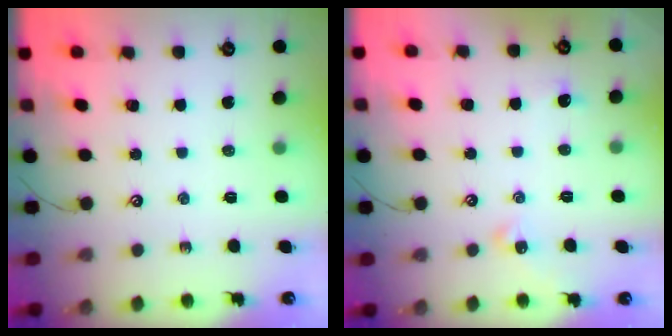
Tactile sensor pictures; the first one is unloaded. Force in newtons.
{"total": 1.4, "press": 1.3, "slide": 0.6}